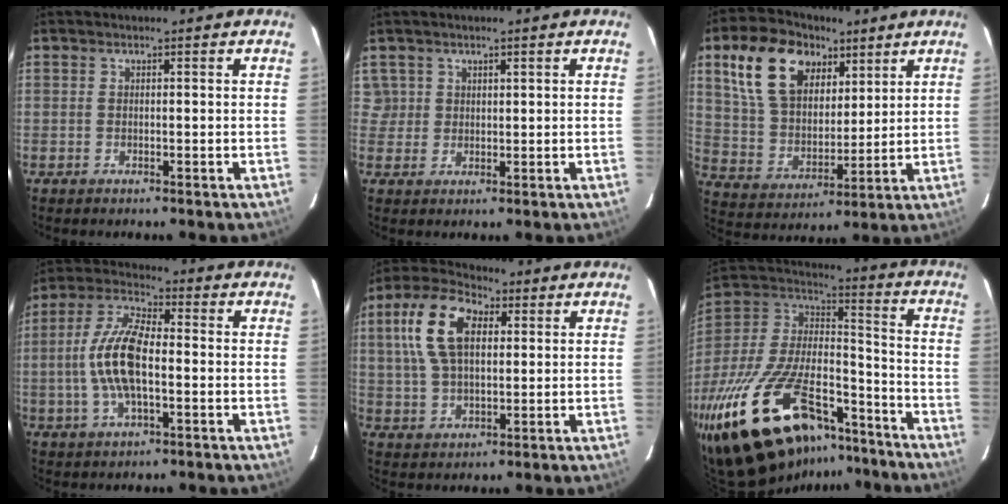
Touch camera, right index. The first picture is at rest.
{"total": 2.9, "force": [1.3, 2.6, -0.2], "torque": [0.026, 0.018, 0.023]}
{"total": 17.7, "force": [8.9, 11.0, 10.6], "torque": [-0.229, 0.047, 0.175]}
{"total": 12.2, "force": [-1.4, 4.8, 11.1], "torque": [-0.235, 0.010, -0.030]}
{"total": 13.9, "force": [4.0, 7.9, 10.8], "torque": [-0.220, 0.030, 0.071]}
{"total": 34.0, "force": [-21.9, 14.7, 21.5], "torque": [-0.425, -0.021, -0.342]}